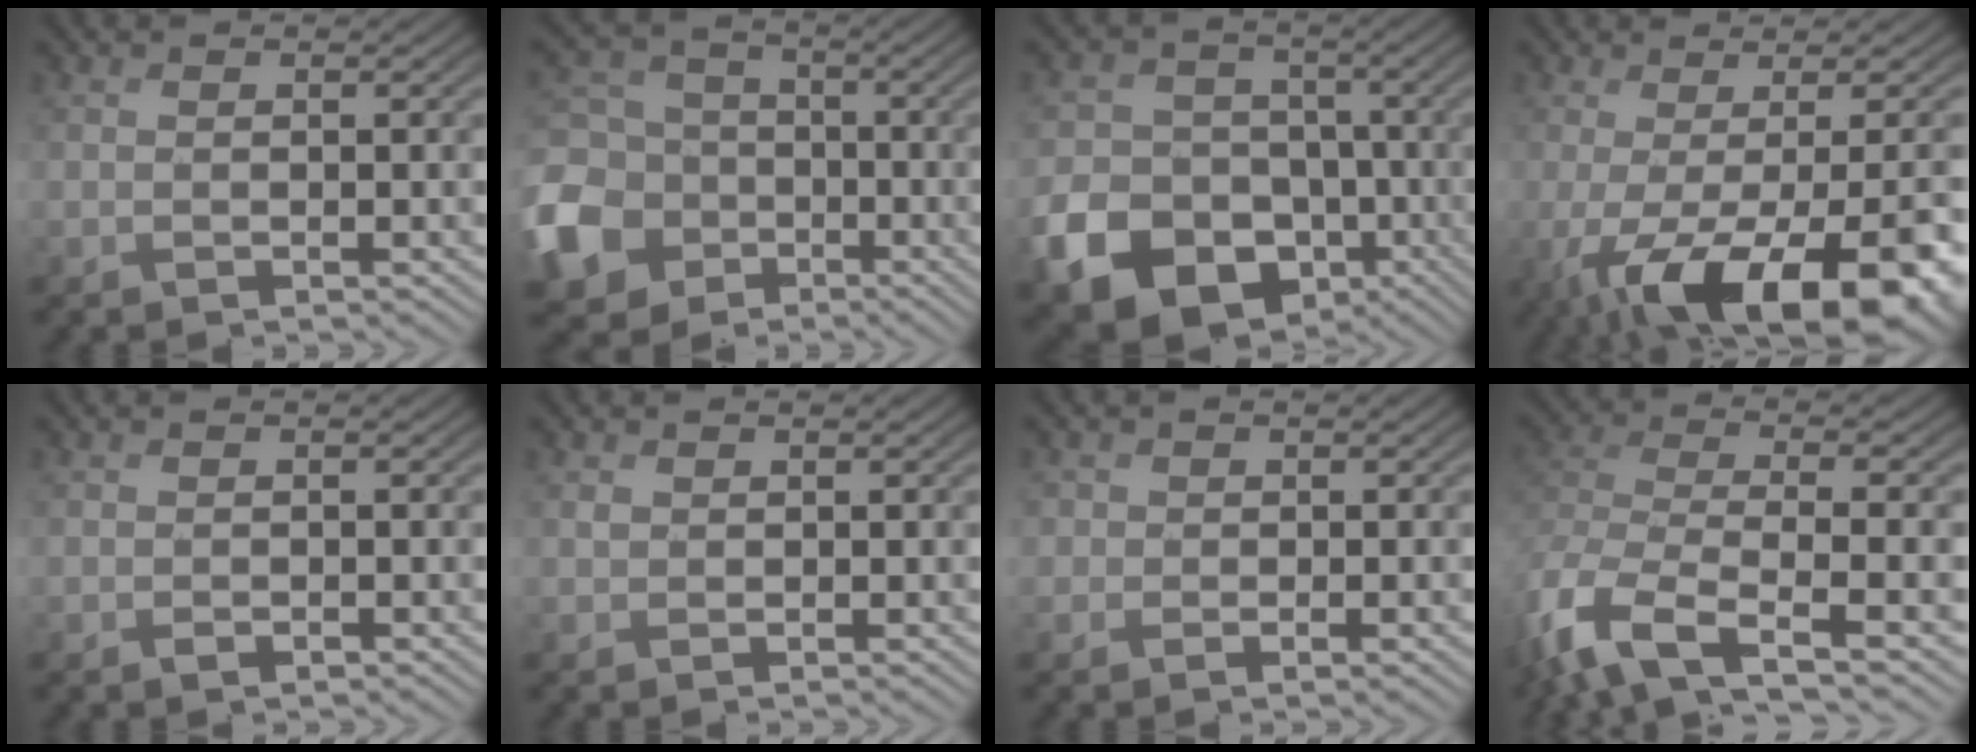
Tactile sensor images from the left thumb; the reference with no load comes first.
{"total": 14.2, "force": [-5.2, 11.7, 6.2], "torque": [-0.223, -0.032, -0.112]}
{"total": 13.4, "force": [-5.9, 10.4, 6.1], "torque": [-0.159, -0.043, -0.111]}
{"total": 17.1, "force": [-6.0, 6.6, 14.6], "torque": [-0.200, -0.042, -0.063]}
{"total": 0.7, "force": [-0.4, 0.4, 0.3], "torque": [-0.006, -0.003, -0.006]}
{"total": 0.6, "force": [0.4, 0.4, 0.2], "torque": [-0.007, -0.001, 0.010]}
{"total": 2.0, "force": [0.1, 1.7, 1.0], "torque": [-0.014, -0.006, 0.000]}
{"total": 11.2, "force": [-6.0, 4.4, 8.4], "torque": [-0.204, -0.028, -0.118]}